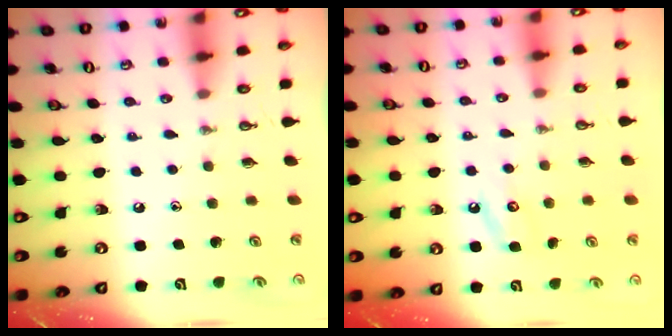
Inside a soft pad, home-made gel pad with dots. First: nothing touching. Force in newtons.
{"total": 4.7, "press": 4.7, "slide": 0.7}